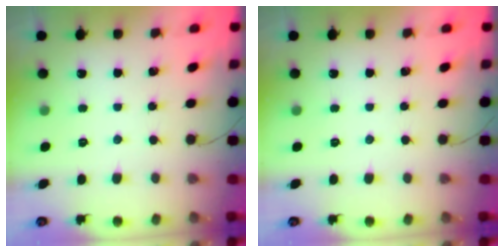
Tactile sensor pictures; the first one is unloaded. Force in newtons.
{"total": 0.0}